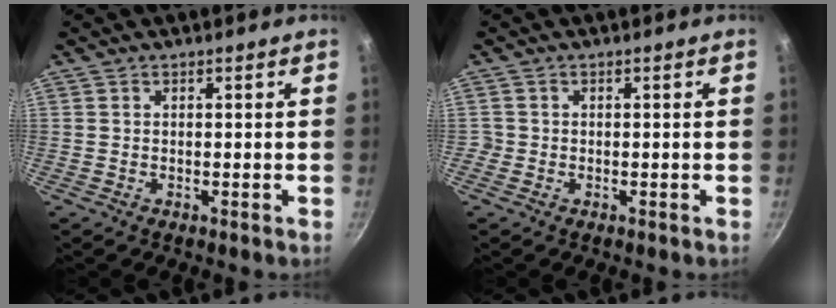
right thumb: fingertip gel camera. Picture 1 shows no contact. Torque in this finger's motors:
{"motor_torque": [0.00, -0.10, 0.12, 0.51, -0.03]}